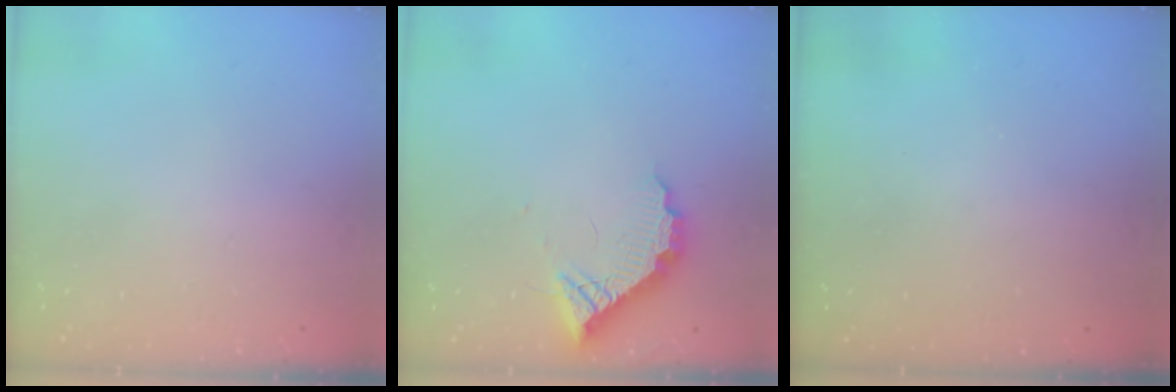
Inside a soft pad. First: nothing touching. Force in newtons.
{"total": 11.2, "press": 11.2, "slide": 0.6}
{"total": 3.3, "press": 3.3, "slide": 0.1}